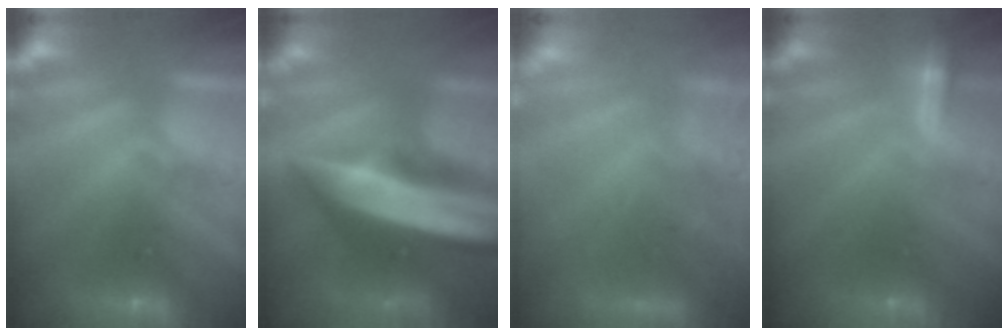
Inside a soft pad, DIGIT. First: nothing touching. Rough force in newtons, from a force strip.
{"total": 7.8}
{"total": 10.5}
{"total": 2.0}